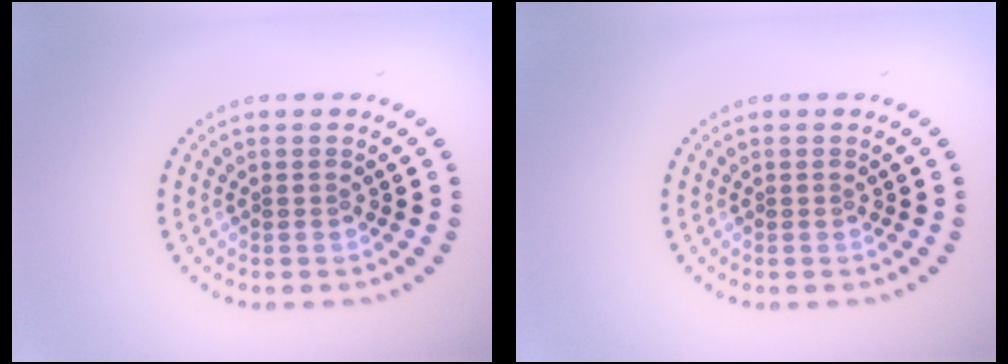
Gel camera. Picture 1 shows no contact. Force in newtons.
{"total": 0.0}